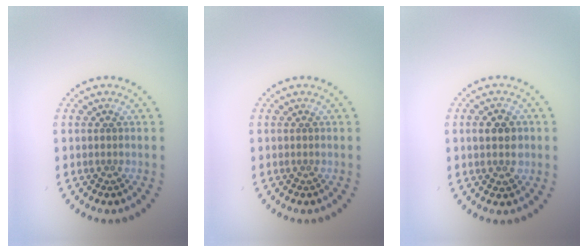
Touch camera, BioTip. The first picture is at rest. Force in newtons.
{"total": 0.0}
{"total": 3.3, "press": 3.3, "slide": 0.2}